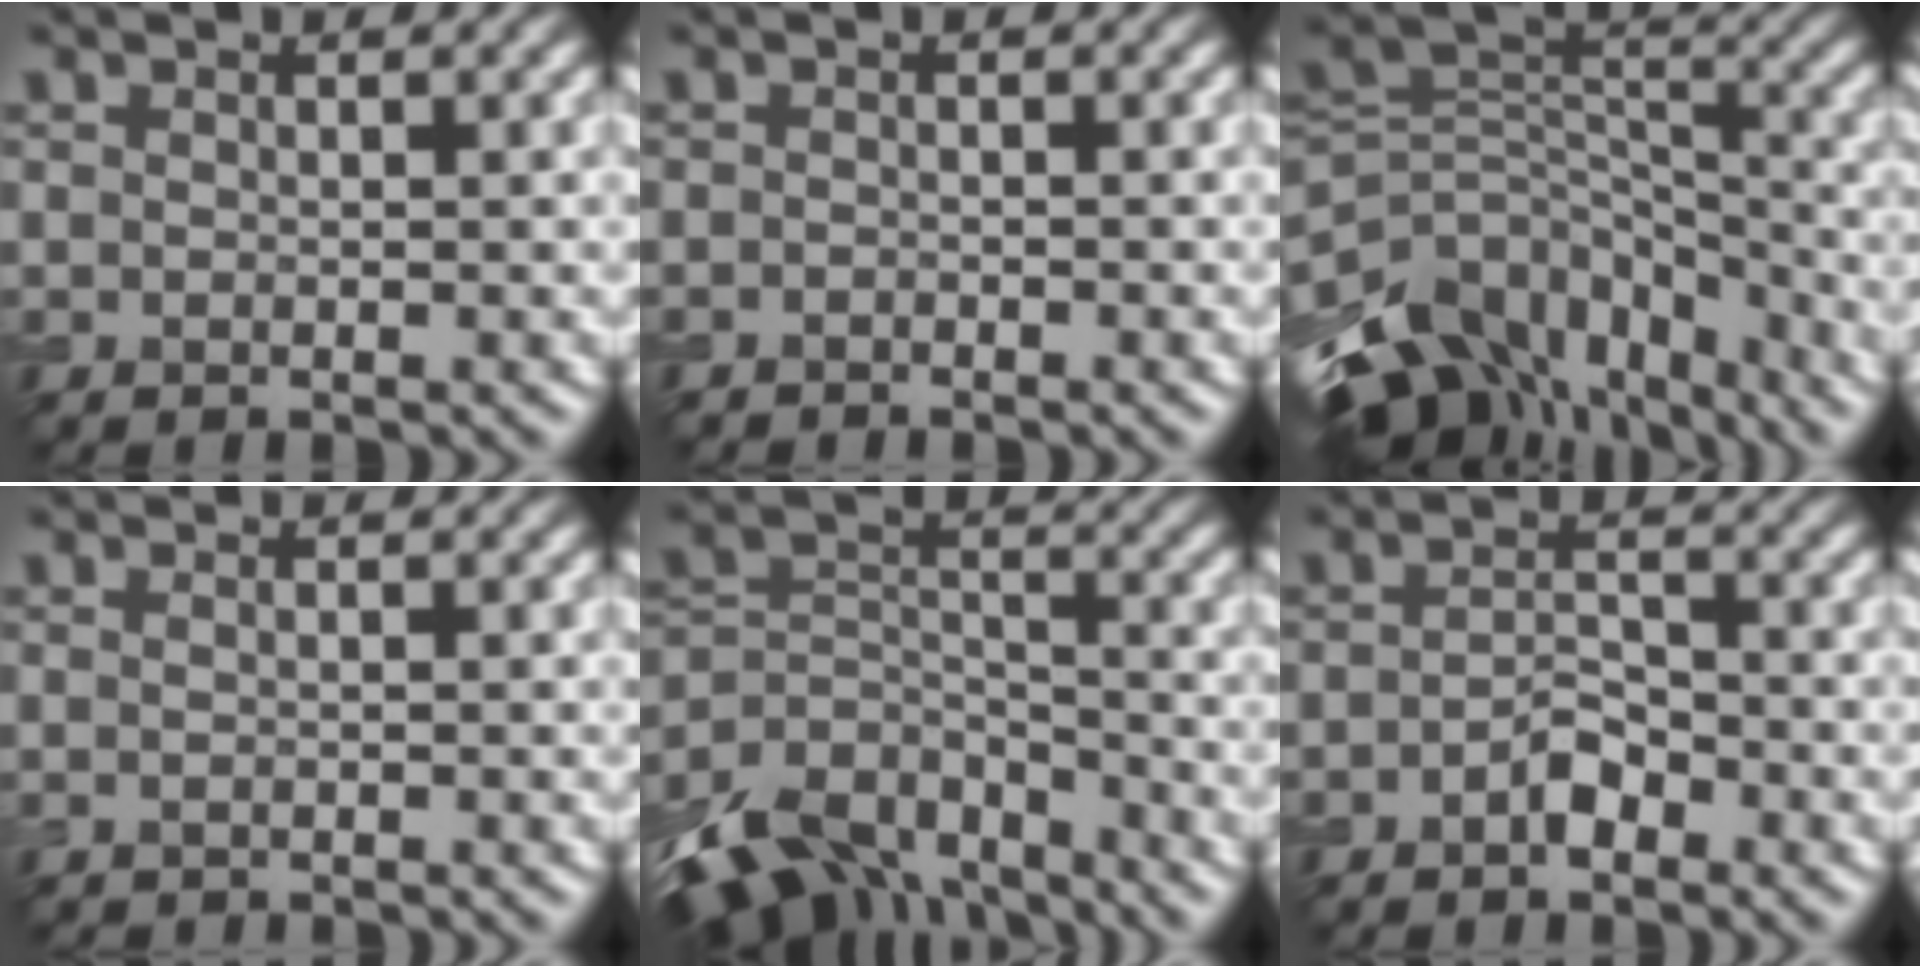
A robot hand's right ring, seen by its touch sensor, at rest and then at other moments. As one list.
[{"total": 0.8, "force": [-0.8, 0.2, 0.0], "torque": [0.002, -0.003, -0.015]}, {"total": 12.4, "force": [-7.5, 7.5, 6.5], "torque": [-0.157, 0.006, -0.122]}, {"total": 0.9, "force": [-0.5, 0.3, 0.7], "torque": [-0.006, -0.012, -0.013]}, {"total": 10.8, "force": [-8.1, 5.5, 4.6], "torque": [-0.100, -0.001, -0.145]}, {"total": 2.1, "force": [-1.3, 0.9, 1.3], "torque": [-0.023, 0.006, -0.026]}]